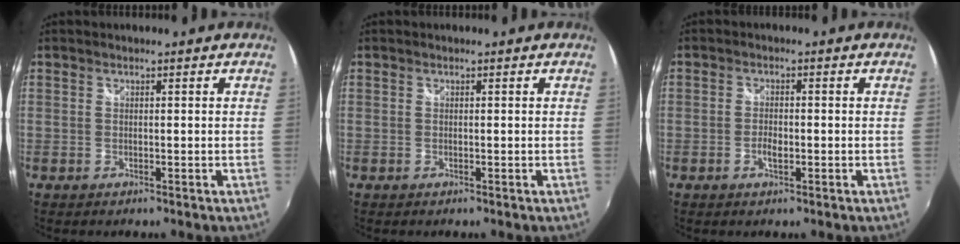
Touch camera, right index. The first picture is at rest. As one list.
[{"total": 0.0}, {"total": 2.4, "force": [-0.9, 1.1, 1.9], "torque": [-0.040, -0.002, -0.016]}]